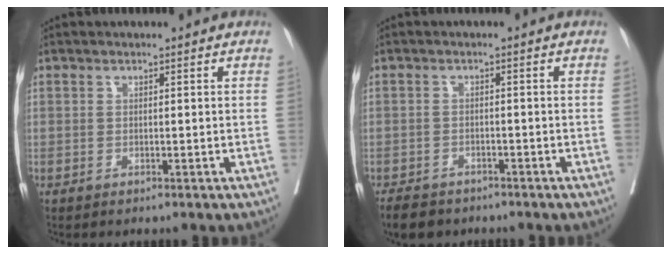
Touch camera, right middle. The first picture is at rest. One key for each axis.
{"total": 5.2, "fx": -4.2, "fy": 2.5, "fz": 1.6, "tx": -0.026, "ty": -0.003, "tz": -0.064}